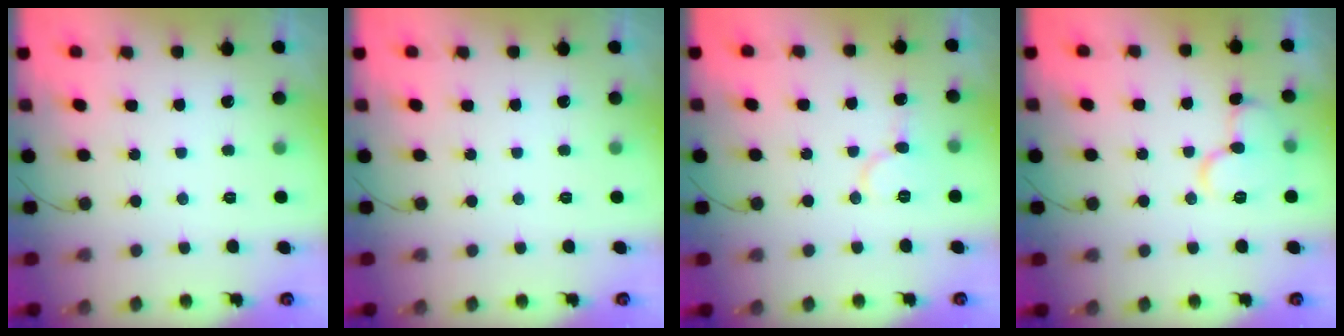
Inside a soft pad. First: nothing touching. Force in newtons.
{"total": 0.0}
{"total": 8.3, "press": 8.2, "slide": 0.7}
{"total": 10.7, "press": 10.7, "slide": 0.8}